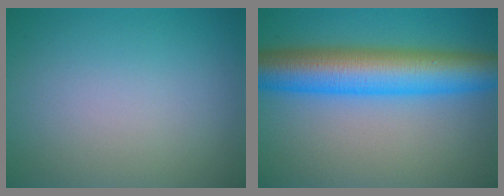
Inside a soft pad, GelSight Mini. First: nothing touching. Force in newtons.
{"total": 9.7, "press": 9.7, "slide": 0.1}